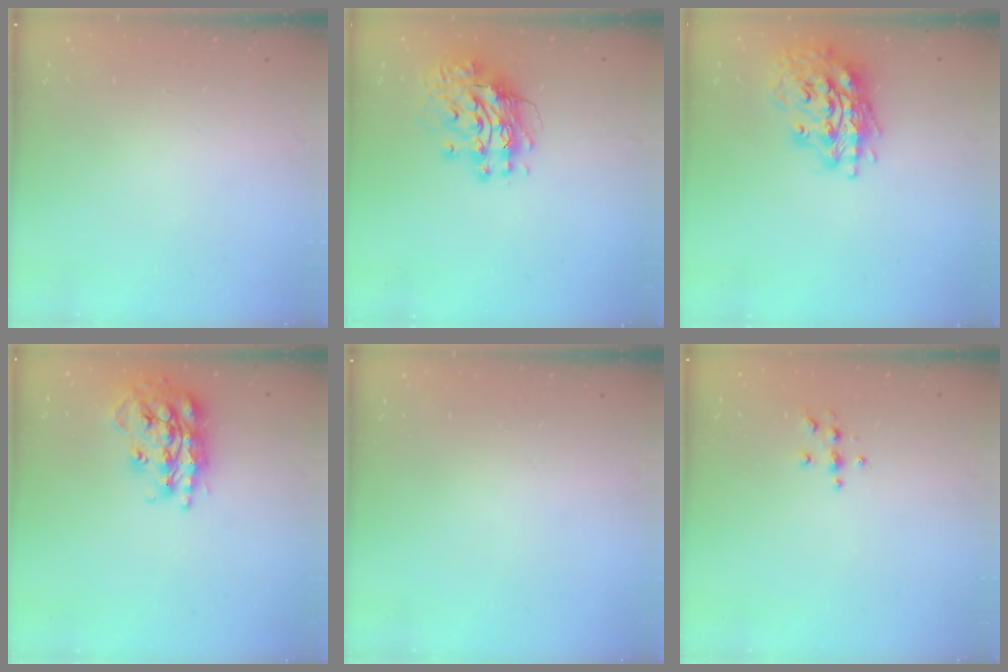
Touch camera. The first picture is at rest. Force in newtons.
{"total": 12.0, "press": 11.9, "slide": 1.7}
{"total": 17.6, "press": 17.5, "slide": 2.3}
{"total": 19.5, "press": 19.5, "slide": 1.8}
{"total": 0.0}
{"total": 4.5, "press": 4.4, "slide": 0.6}